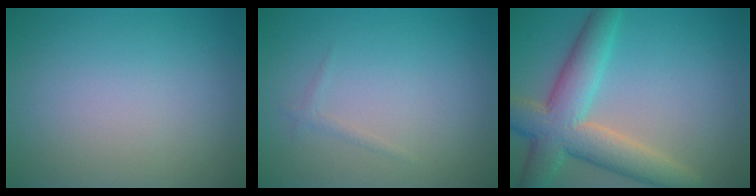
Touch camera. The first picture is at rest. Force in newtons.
{"total": 0.7, "press": 0.7, "slide": 0.0}
{"total": 7.5, "press": 7.5, "slide": 0.6}